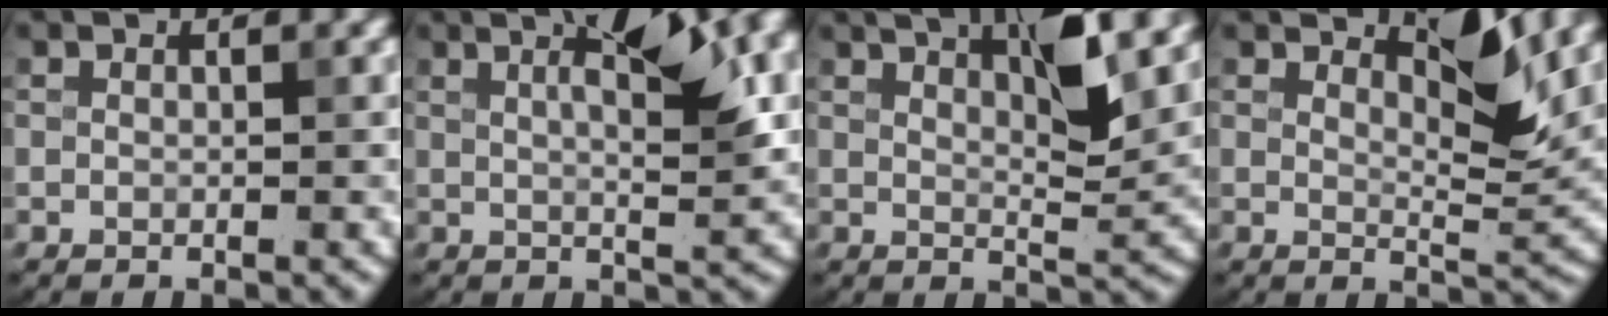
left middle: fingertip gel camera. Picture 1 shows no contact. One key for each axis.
{"total": 8.7, "fx": 2.4, "fy": 3.2, "fz": 7.7, "tx": -0.098, "ty": 0.033, "tz": 0.040}
{"total": 5.5, "fx": 3.1, "fy": 1.0, "fz": 4.4, "tx": -0.076, "ty": 0.010, "tz": 0.061}
{"total": 3.0, "fx": 2.1, "fy": 0.2, "fz": 2.1, "tx": -0.048, "ty": -0.006, "tz": 0.048}